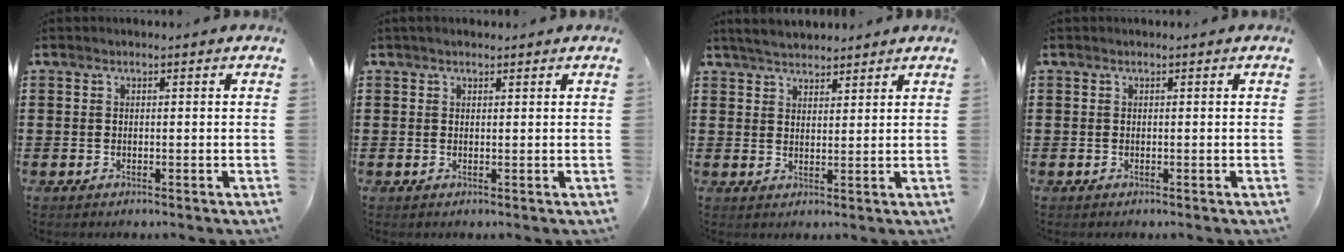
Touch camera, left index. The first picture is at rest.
{"total": 0.8, "force": [0.5, 0.5, 0.3], "torque": [-0.008, 0.004, 0.010]}
{"total": 3.4, "force": [3.2, 0.9, 0.6], "torque": [-0.022, -0.001, 0.061]}
{"total": 0.0}